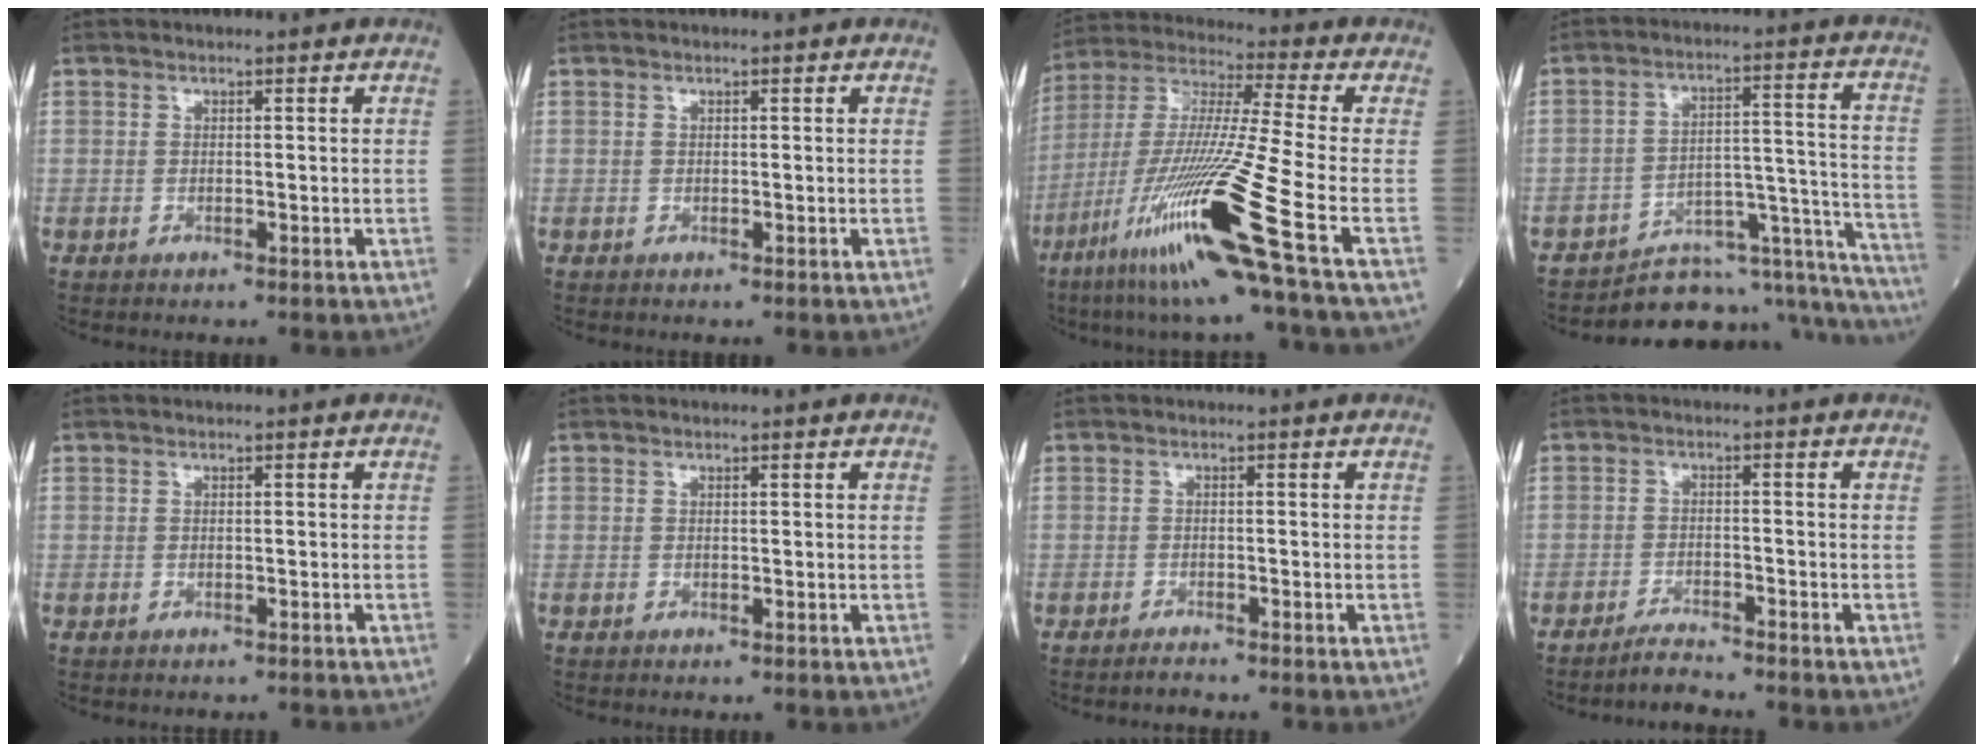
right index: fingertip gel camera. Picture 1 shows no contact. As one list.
[{"total": 0.0}, {"total": 21.1, "force": [-9.6, -1.8, 18.8], "torque": [-0.387, -0.044, -0.186]}, {"total": 19.4, "force": [-18.3, 3.8, 5.3], "torque": [-0.006, 0.062, -0.243]}, {"total": 1.1, "force": [-1.0, 0.3, 0.1], "torque": [-0.005, -0.001, -0.016]}, {"total": 0.0}, {"total": 1.0, "force": [-1.0, -0.1, 0.1], "torque": [-0.005, -0.003, -0.014]}, {"total": 2.6, "force": [-2.6, -0.6, 0.2], "torque": [-0.006, -0.015, -0.045]}]